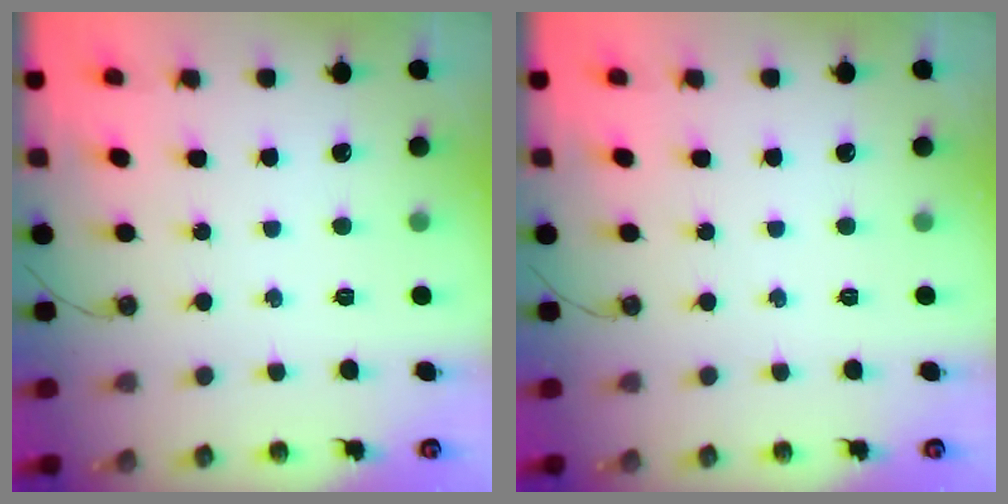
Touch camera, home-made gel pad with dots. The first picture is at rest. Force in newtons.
{"total": 0.0}